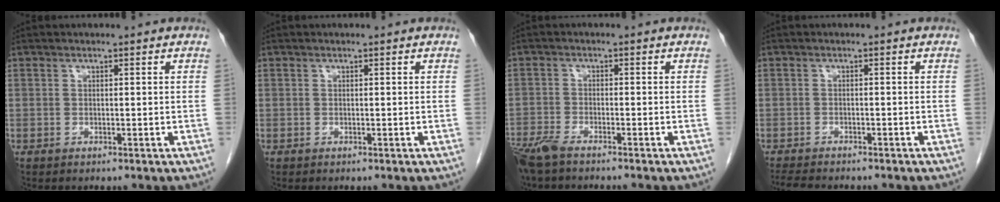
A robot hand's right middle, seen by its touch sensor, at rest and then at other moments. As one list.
[{"total": 0.0}, {"total": 5.3, "force": [-4.5, 0.6, 2.8], "torque": [-0.055, -0.013, -0.084]}, {"total": 6.7, "force": [-5.8, 1.4, 2.9], "torque": [-0.049, -0.010, -0.087]}]